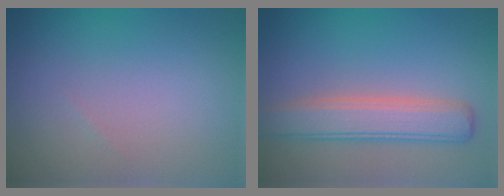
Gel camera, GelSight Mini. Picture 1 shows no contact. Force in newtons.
{"total": 4.5, "press": 4.5, "slide": 0.3}